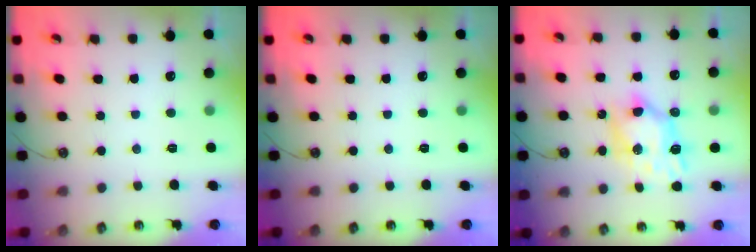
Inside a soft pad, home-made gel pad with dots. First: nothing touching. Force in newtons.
{"total": 0.0}
{"total": 9.6, "press": 9.6, "slide": 0.5}